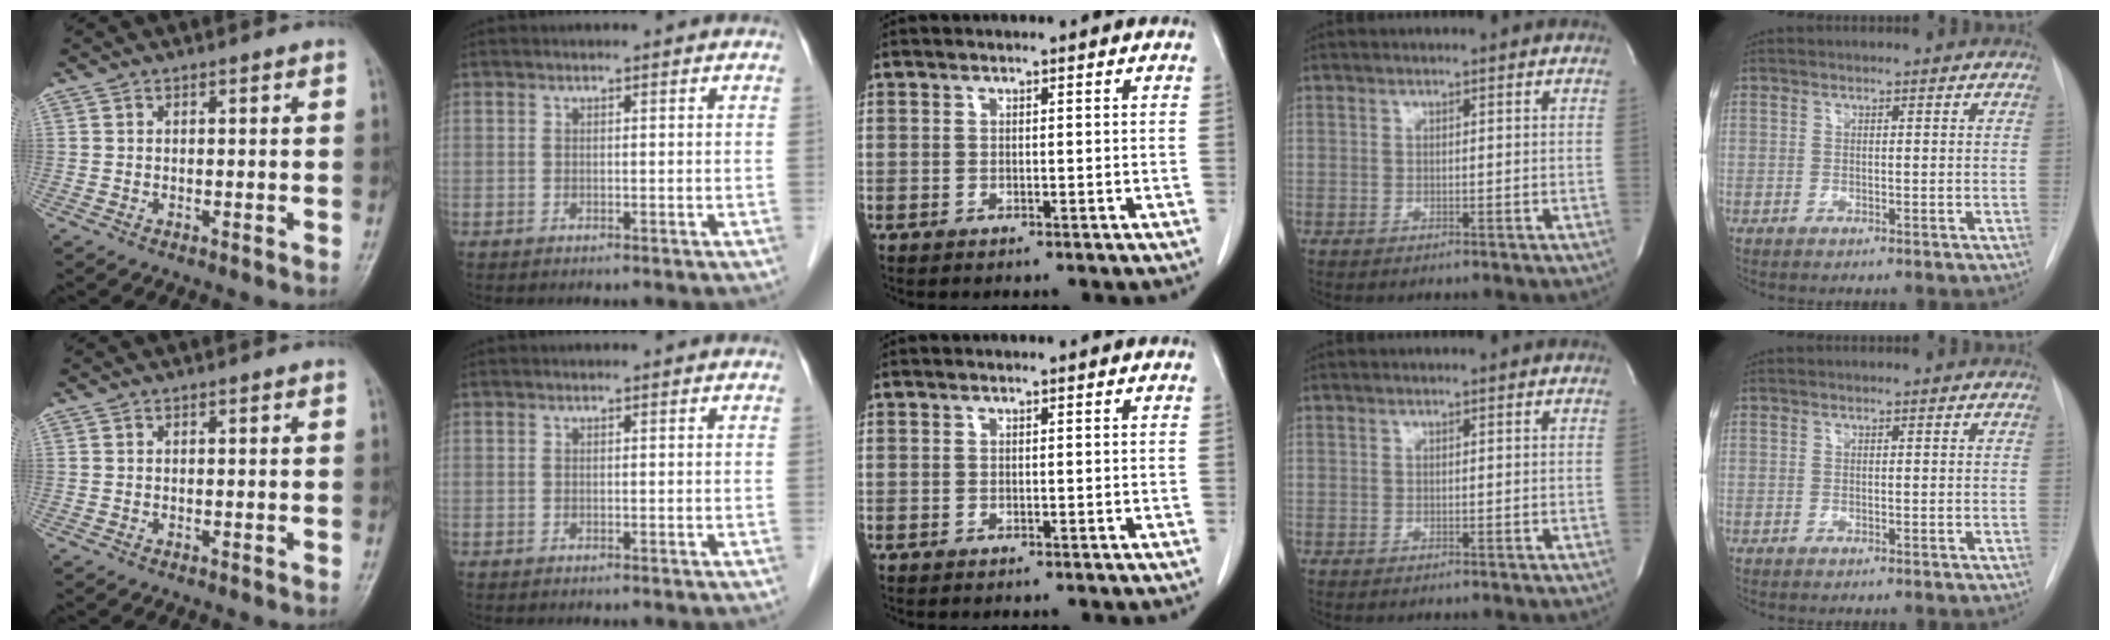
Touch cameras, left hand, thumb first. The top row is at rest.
{}